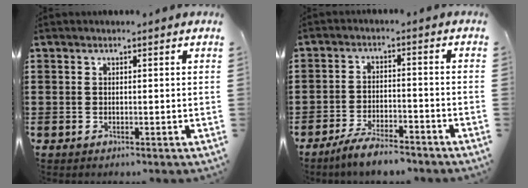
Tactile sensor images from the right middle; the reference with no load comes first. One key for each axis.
{"total": 5.1, "fx": -4.7, "fy": 0.6, "fz": 2.0, "tx": -0.039, "ty": 0.002, "tz": -0.091}